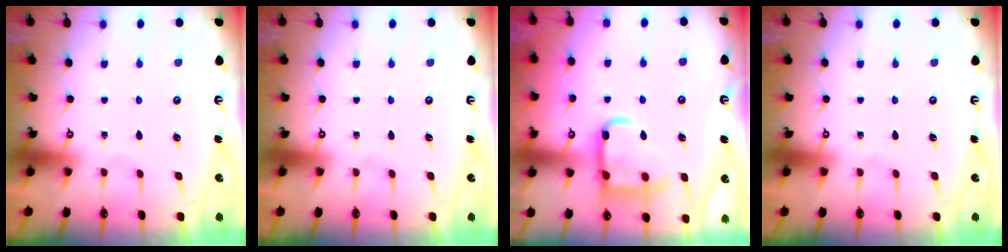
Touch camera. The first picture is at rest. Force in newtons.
{"total": 0.0}
{"total": 15.8, "press": 15.7, "slide": 1.6}
{"total": 0.0}